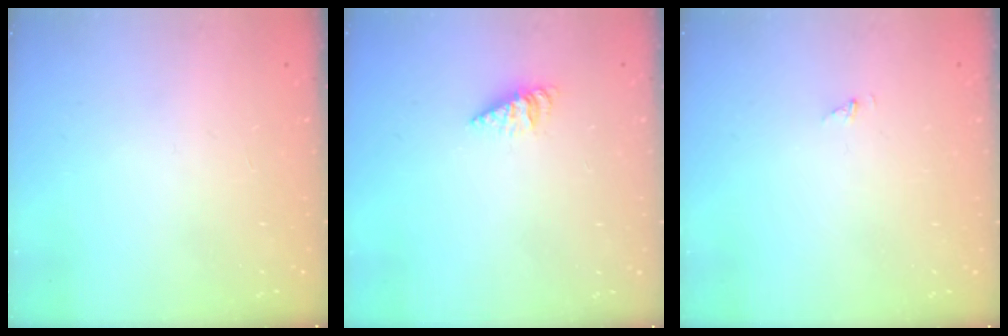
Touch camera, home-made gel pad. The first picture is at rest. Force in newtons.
{"total": 2.6, "press": 2.6, "slide": 0.4}
{"total": 0.7, "press": 0.7, "slide": 0.0}